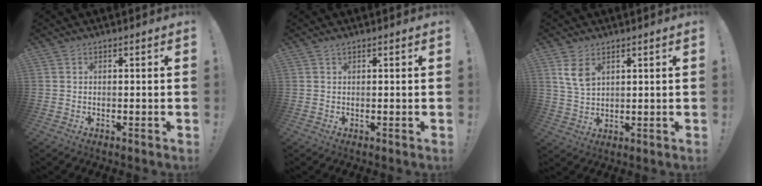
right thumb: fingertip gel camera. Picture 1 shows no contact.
{"total": 0.6, "force": [0.5, 0.0, 0.3], "torque": [0.001, -0.003, 0.009]}
{"total": 7.0, "force": [3.4, 4.5, 4.2], "torque": [-0.074, -0.014, 0.065]}